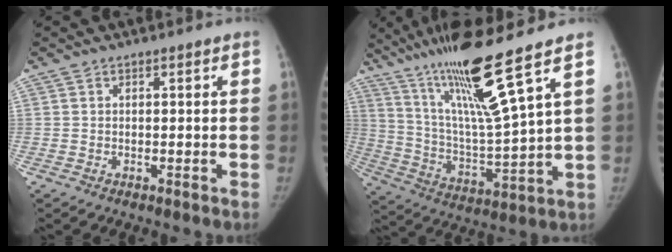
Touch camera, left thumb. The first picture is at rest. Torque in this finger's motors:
{"motor_torque": [0.92, -0.69, 1.41, -1.35, 0.41]}